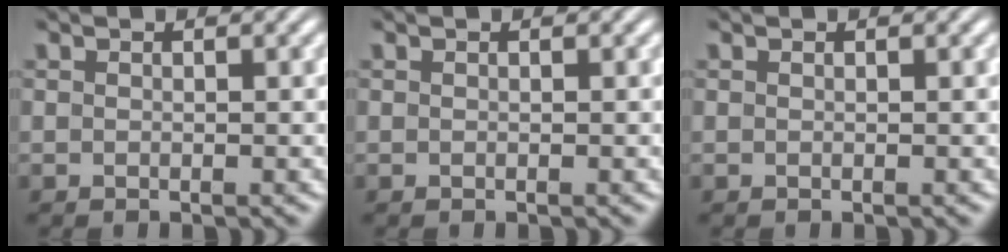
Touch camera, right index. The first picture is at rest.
{"total": 0.0}
{"total": 0.0}